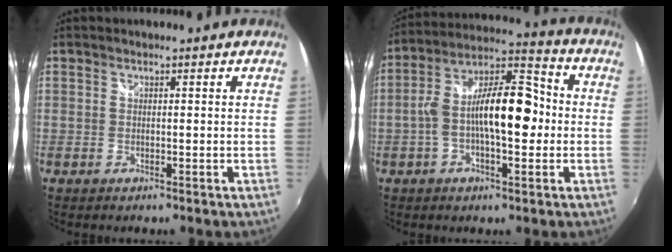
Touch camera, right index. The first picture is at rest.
{"total": 13.7, "force": [-1.2, 5.2, 12.6], "torque": [-0.226, 0.026, -0.026]}